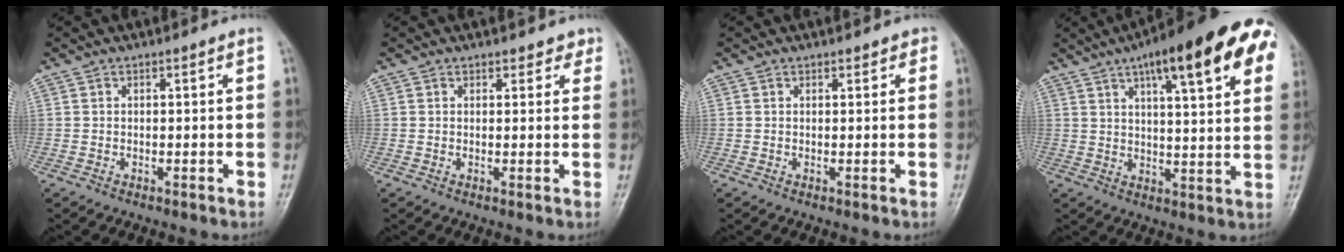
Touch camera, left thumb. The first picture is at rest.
{"total": 2.1, "force": [1.7, 1.3, 0.0], "torque": [0.027, -0.008, 0.012]}
{"total": 1.1, "force": [0.7, 0.8, 0.1], "torque": [0.016, -0.003, 0.005]}
{"total": 22.5, "force": [10.9, 6.0, 18.8], "torque": [-0.250, -0.002, 0.142]}